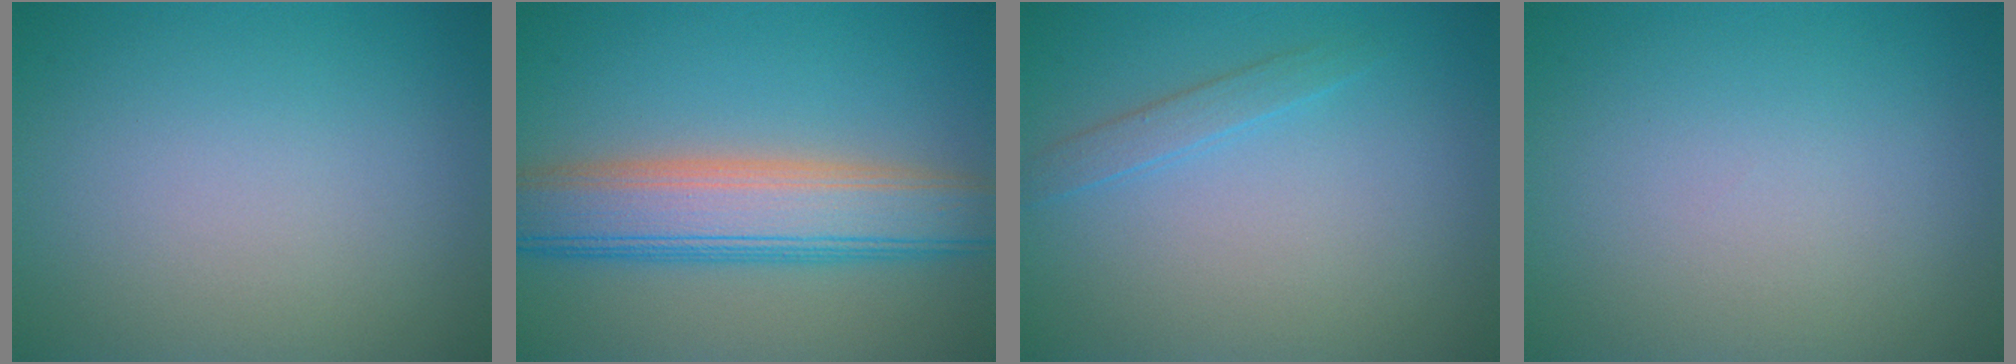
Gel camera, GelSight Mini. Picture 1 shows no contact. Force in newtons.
{"total": 7.9, "press": 7.9, "slide": 0.2}
{"total": 1.4, "press": 1.4, "slide": 0.0}
{"total": 0.0}